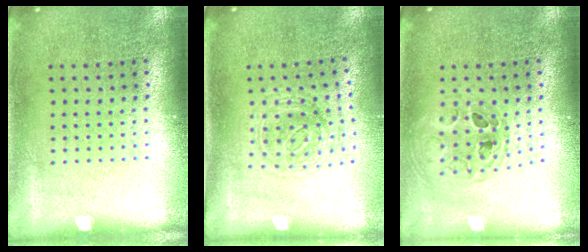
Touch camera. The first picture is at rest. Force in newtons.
{"total": 1.0, "press": 0.9, "slide": 0.3}
{"total": 0.7, "press": 0.7, "slide": 0.1}